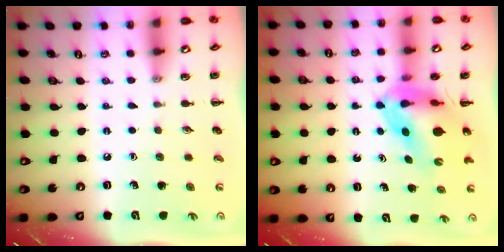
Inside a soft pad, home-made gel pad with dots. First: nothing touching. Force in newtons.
{"total": 9.9, "press": 9.5, "slide": 2.8}